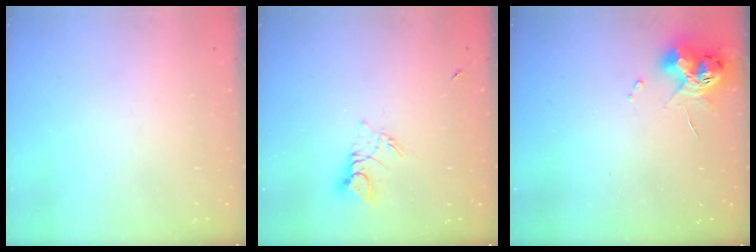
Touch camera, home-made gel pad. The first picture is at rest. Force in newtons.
{"total": 6.2, "press": 6.2, "slide": 0.5}
{"total": 11.2, "press": 11.2, "slide": 0.5}